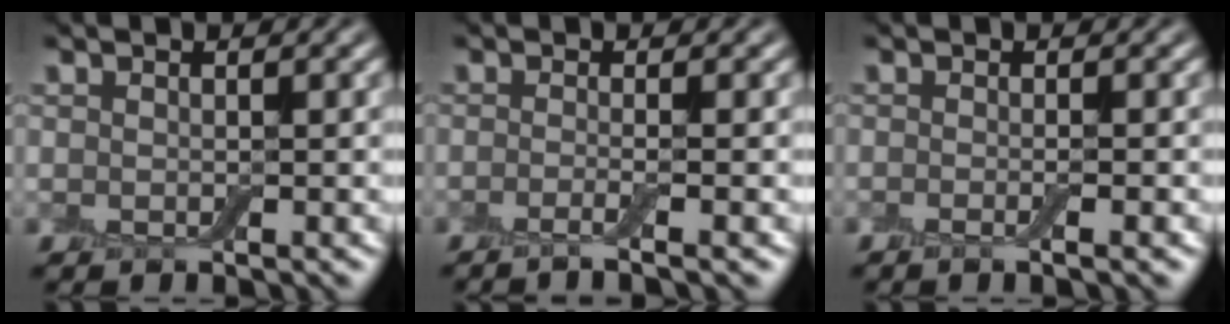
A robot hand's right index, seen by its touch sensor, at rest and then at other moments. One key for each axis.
{"total": 2.1, "fx": -0.8, "fy": 0.6, "fz": 1.8, "tx": -0.015, "ty": -0.008, "tz": -0.025}
{"total": 1.9, "fx": -0.5, "fy": 0.6, "fz": 1.7, "tx": -0.007, "ty": 0.000, "tz": -0.015}